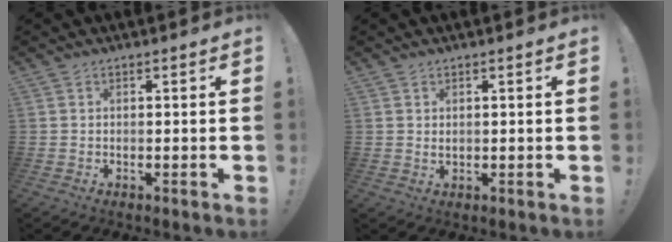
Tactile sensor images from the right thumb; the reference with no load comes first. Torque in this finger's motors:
{"motor_torque": [-0.01, -0.03, 0.30, 0.05, 0.01]}